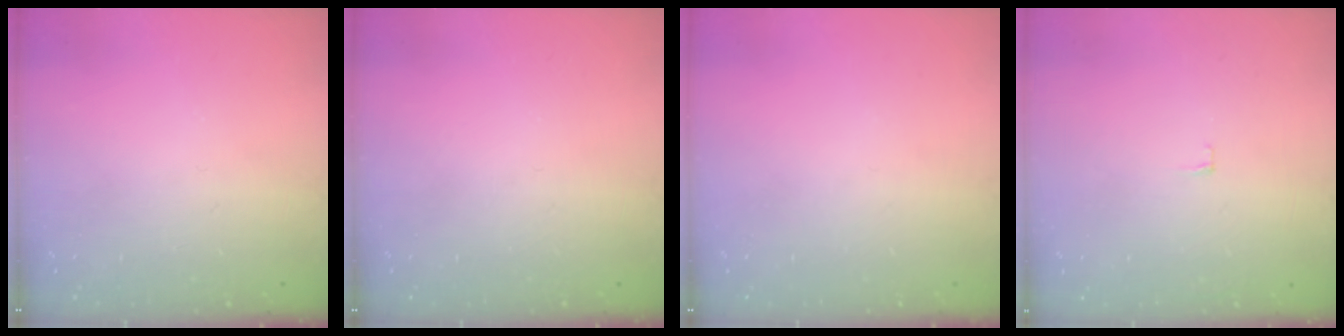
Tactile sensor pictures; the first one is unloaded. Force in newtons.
{"total": 0.0}
{"total": 0.0}
{"total": 2.4, "press": 2.4, "slide": 0.2}